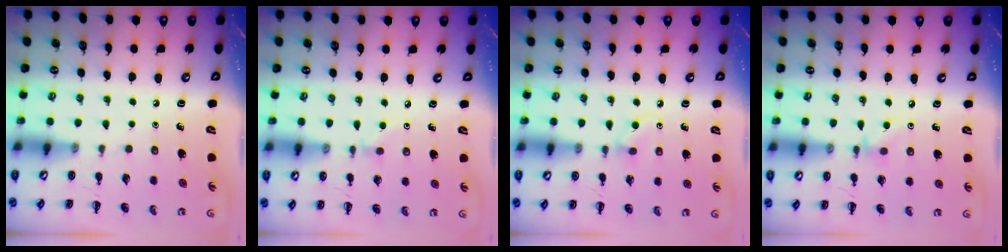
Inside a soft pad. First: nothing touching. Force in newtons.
{"total": 2.8, "press": 2.6, "slide": 1.0}
{"total": 3.6, "press": 3.3, "slide": 1.5}
{"total": 3.6, "press": 3.3, "slide": 1.3}